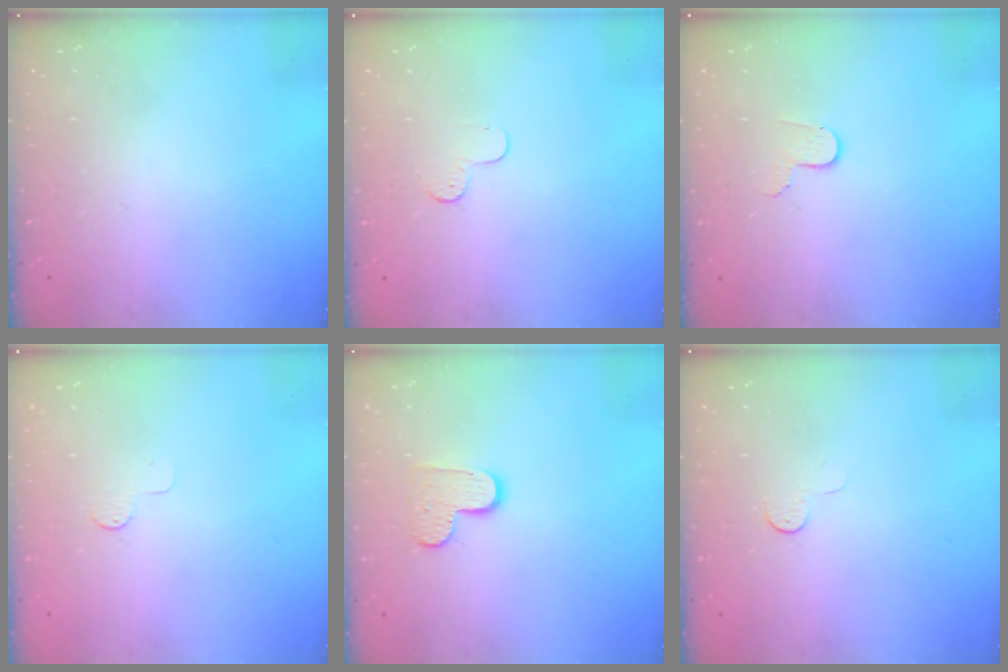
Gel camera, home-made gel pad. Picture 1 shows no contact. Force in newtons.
{"total": 3.7, "press": 3.7, "slide": 0.4}
{"total": 3.6, "press": 3.6, "slide": 0.3}
{"total": 2.7, "press": 2.7, "slide": 0.2}
{"total": 8.5, "press": 8.4, "slide": 0.6}
{"total": 3.4, "press": 3.4, "slide": 0.4}